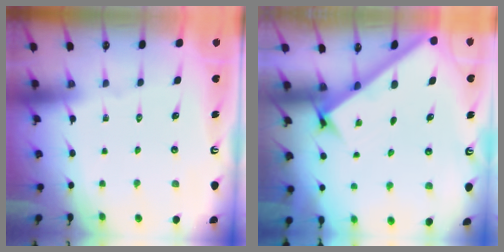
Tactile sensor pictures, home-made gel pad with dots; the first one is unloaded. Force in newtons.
{"total": 2.7, "press": 2.7, "slide": 0.3}